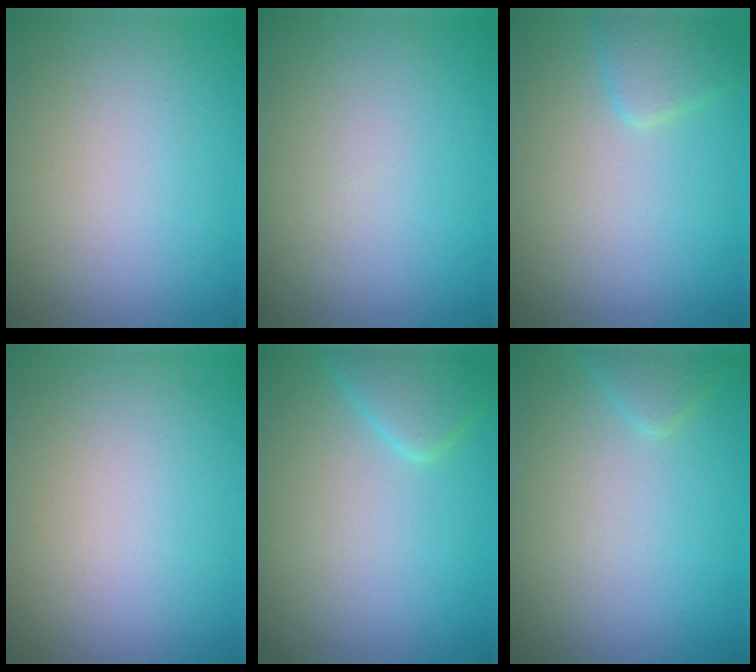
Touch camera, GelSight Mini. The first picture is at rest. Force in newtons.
{"total": 0.0}
{"total": 1.9, "press": 1.9, "slide": 0.1}
{"total": 0.0}
{"total": 2.7, "press": 2.7, "slide": 0.2}
{"total": 1.3, "press": 1.3, "slide": 0.0}